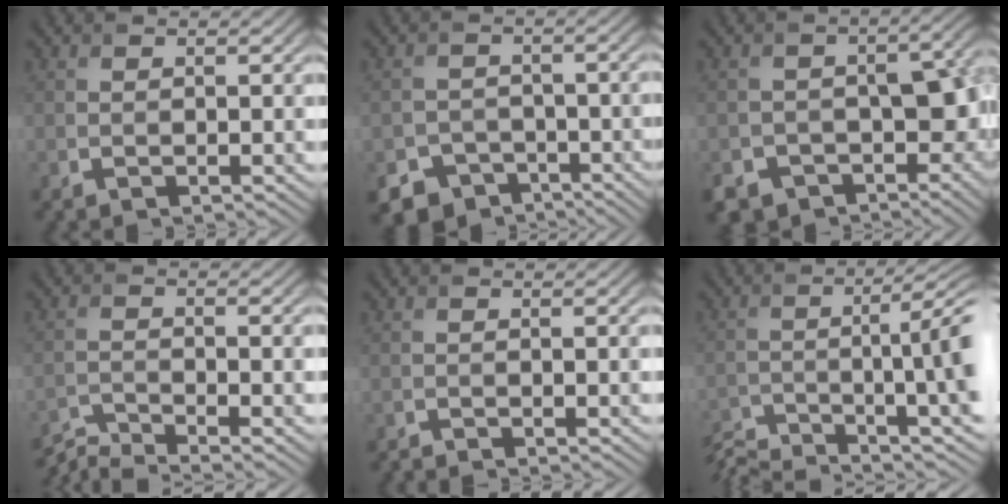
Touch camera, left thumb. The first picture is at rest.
{"total": 7.2, "force": [-5.3, 4.5, 1.8], "torque": [-0.033, -0.017, -0.080]}
{"total": 12.2, "force": [-5.1, 8.7, 6.9], "torque": [-0.102, -0.048, -0.062]}
{"total": 5.3, "force": [-4.3, 0.9, 3.0], "torque": [-0.056, -0.007, -0.088]}
{"total": 1.8, "force": [-1.2, 0.4, 1.3], "torque": [-0.019, -0.001, -0.027]}
{"total": 12.6, "force": [-7.4, 2.0, 10.0], "torque": [-0.135, -0.006, -0.128]}